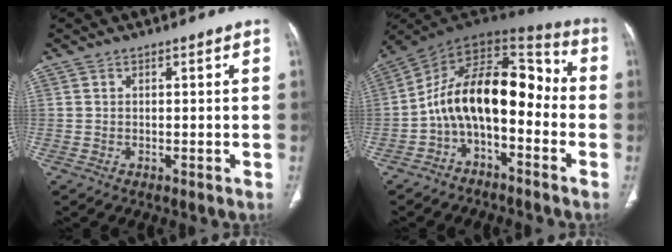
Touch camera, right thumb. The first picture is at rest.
{"total": 16.3, "force": [-3.3, 9.2, 13.0], "torque": [-0.187, 0.098, -0.068]}